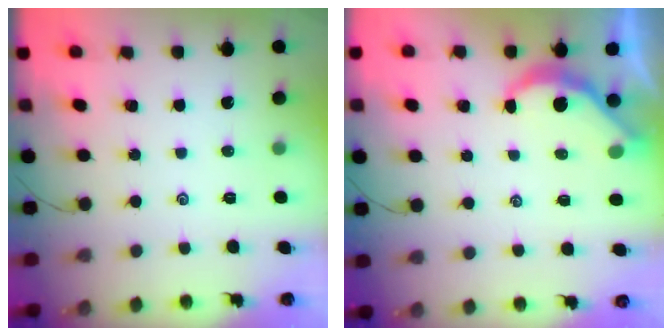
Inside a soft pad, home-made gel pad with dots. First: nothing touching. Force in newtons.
{"total": 4.9, "press": 4.9, "slide": 0.2}